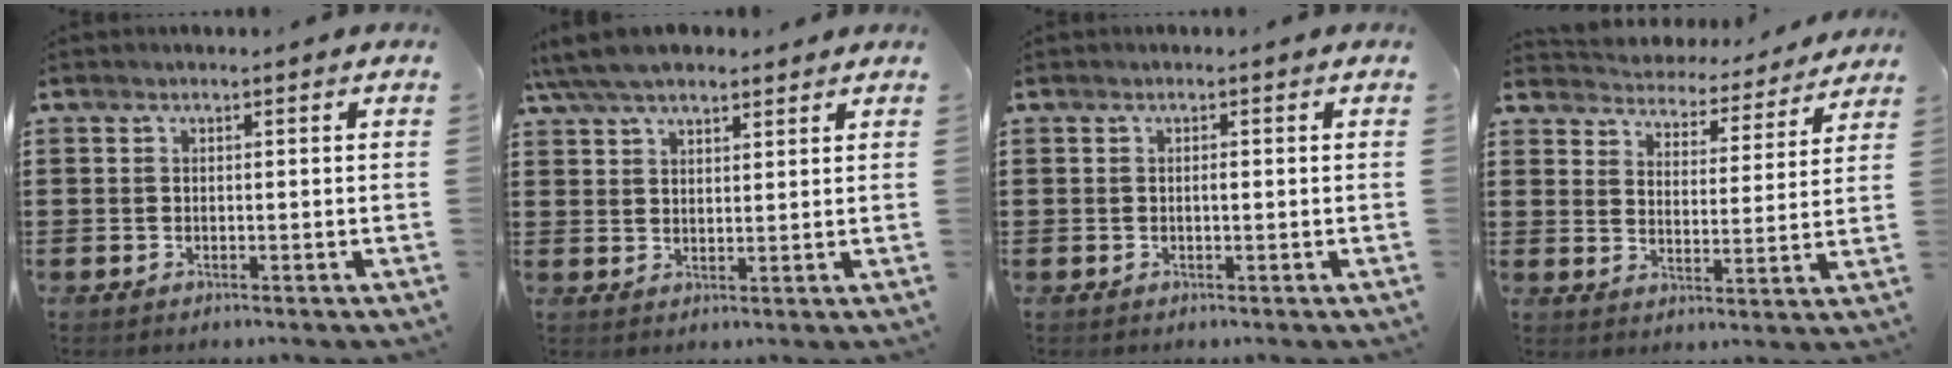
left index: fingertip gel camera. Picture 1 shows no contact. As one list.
[{"total": 6.2, "force": [5.2, 1.9, 2.8], "torque": [-0.070, -0.002, 0.097]}, {"total": 0.7, "force": [-0.1, 0.2, 0.7], "torque": [-0.015, -0.004, 0.000]}, {"total": 4.1, "force": [4.1, 0.3, -0.2], "torque": [-0.023, -0.035, 0.064]}]